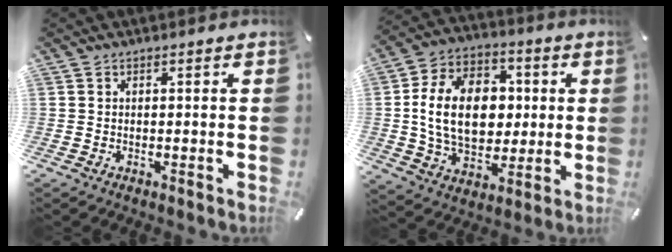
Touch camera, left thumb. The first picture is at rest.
{"total": 18.0, "force": [0.5, 13.1, 12.3], "torque": [-0.245, 0.019, 0.011]}